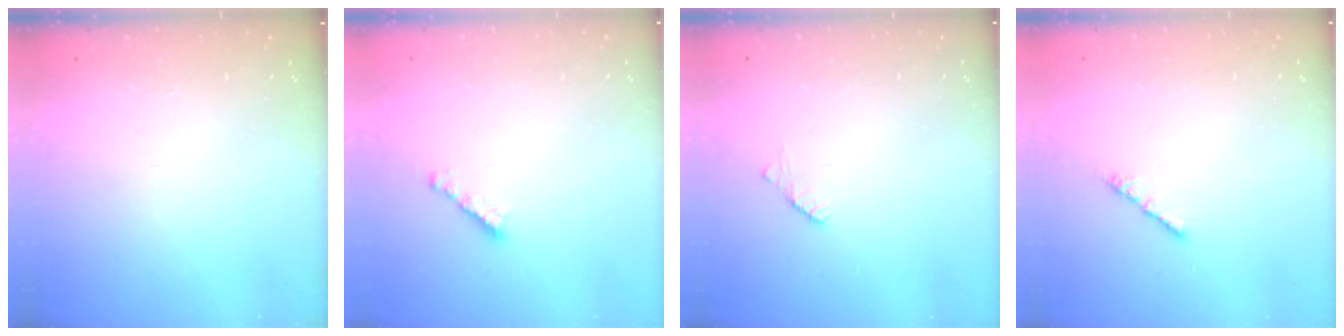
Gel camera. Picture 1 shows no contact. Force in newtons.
{"total": 3.0, "press": 3.0, "slide": 0.1}
{"total": 2.2, "press": 2.2, "slide": 0.3}
{"total": 3.1, "press": 3.0, "slide": 0.7}